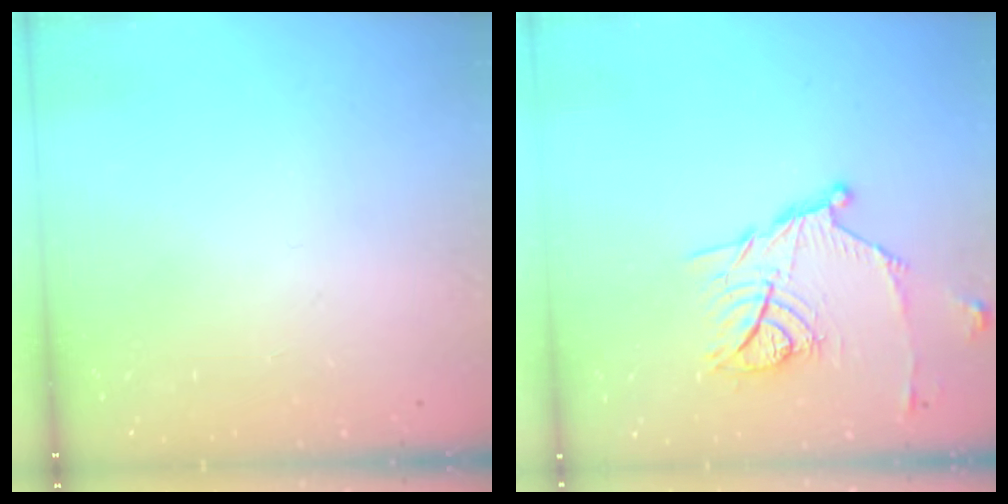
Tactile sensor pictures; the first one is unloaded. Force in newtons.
{"total": 14.1, "press": 14.1, "slide": 0.2}